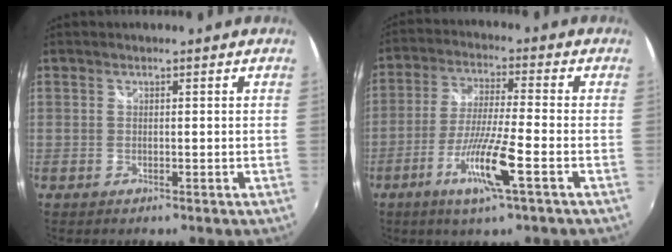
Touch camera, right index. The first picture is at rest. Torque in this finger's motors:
{"motor_torque": [1.17, 0.96, 0.31, 0.15]}